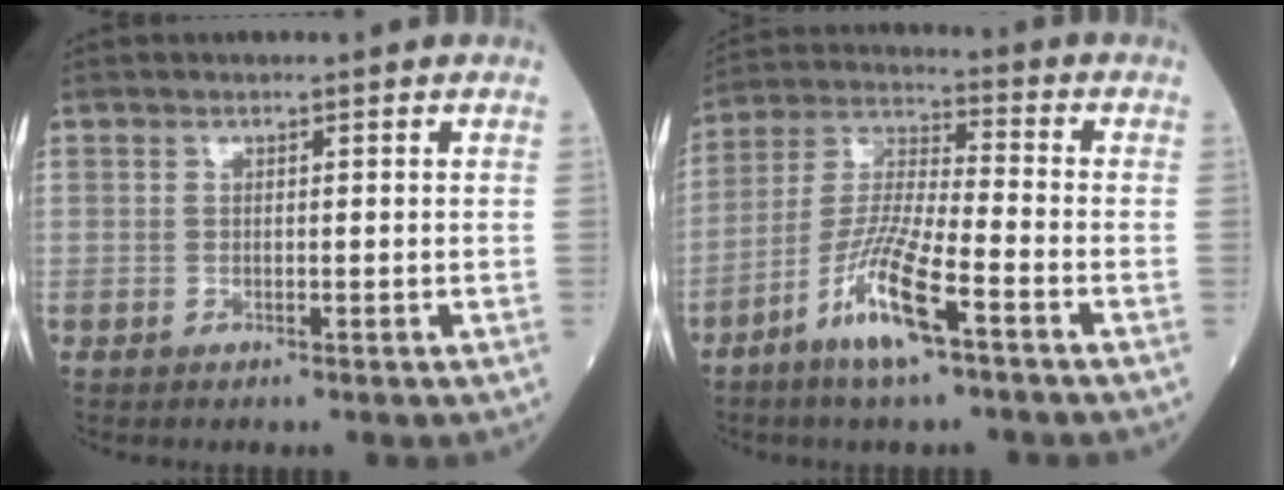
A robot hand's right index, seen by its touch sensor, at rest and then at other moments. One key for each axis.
{"total": 11.3, "fx": -6.0, "fy": 1.1, "fz": 9.5, "tx": -0.196, "ty": -0.010, "tz": -0.118}